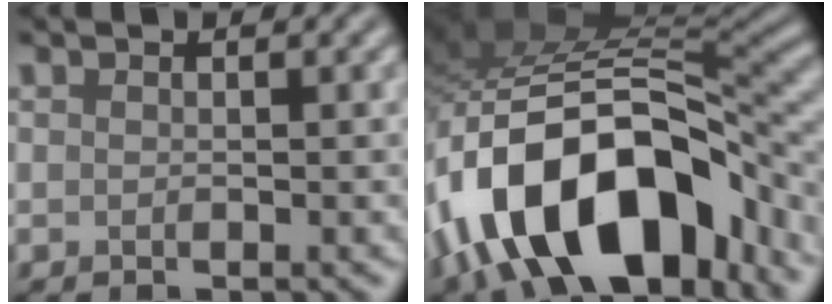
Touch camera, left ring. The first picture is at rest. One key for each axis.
{"total": 14.6, "fx": -7.4, "fy": 7.9, "fz": 9.8, "tx": -0.149, "ty": -0.001, "tz": -0.131}